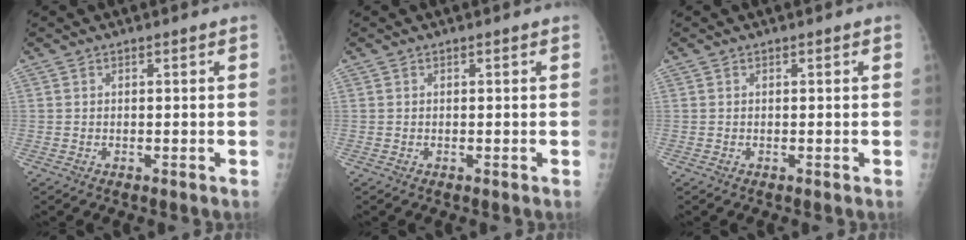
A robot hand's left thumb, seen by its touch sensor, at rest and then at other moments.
{"total": 0.0}
{"total": 0.0}